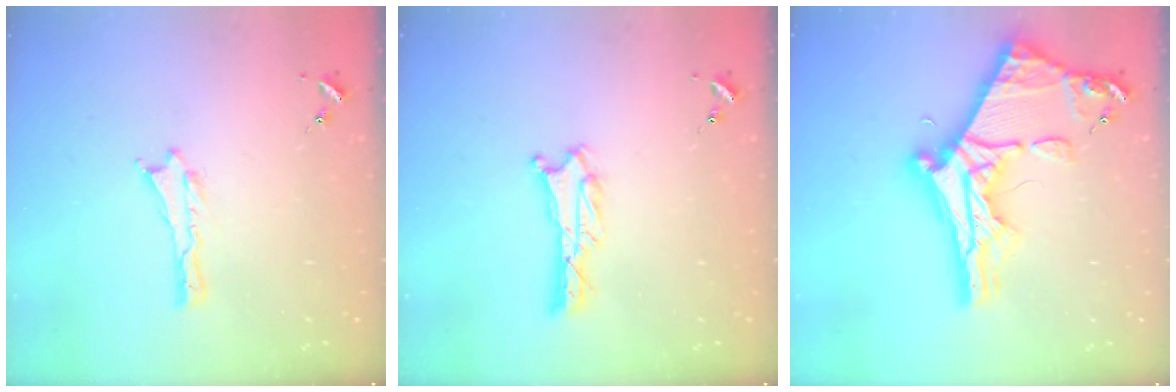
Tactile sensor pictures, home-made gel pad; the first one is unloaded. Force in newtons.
{"total": 0.7, "press": 0.7, "slide": 0.1}
{"total": 13.1, "press": 13.0, "slide": 1.2}